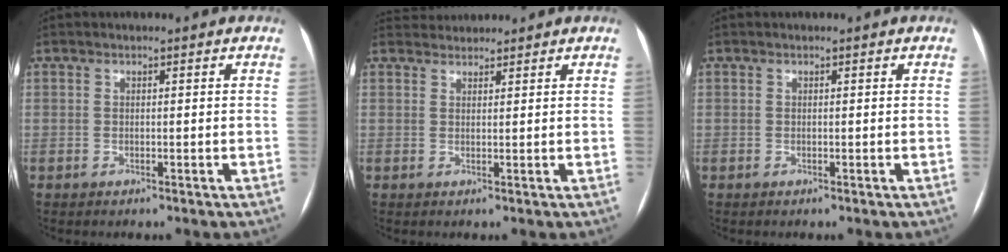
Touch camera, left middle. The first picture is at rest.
{"total": 2.5, "force": [2.5, 0.4, -0.4], "torque": [0.000, 0.023, 0.047]}
{"total": 0.0}